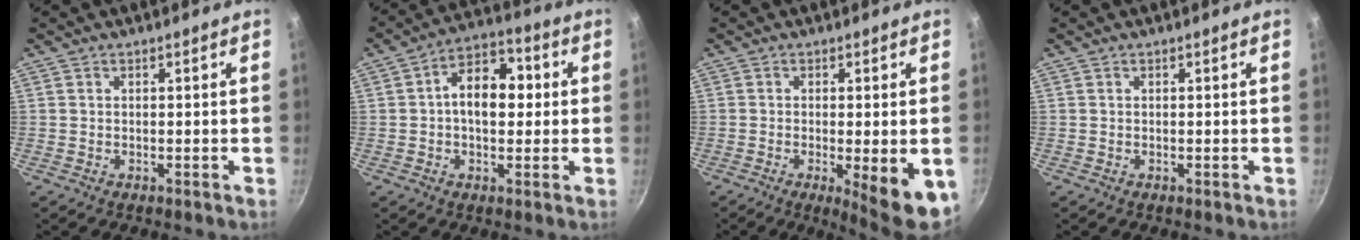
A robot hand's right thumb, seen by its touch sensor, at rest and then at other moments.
{"total": 10.9, "force": [0.8, 6.8, 8.4], "torque": [-0.107, 0.025, 0.004]}
{"total": 10.4, "force": [-3.8, 2.5, 9.4], "torque": [-0.121, -0.018, -0.049]}
{"total": 0.0}